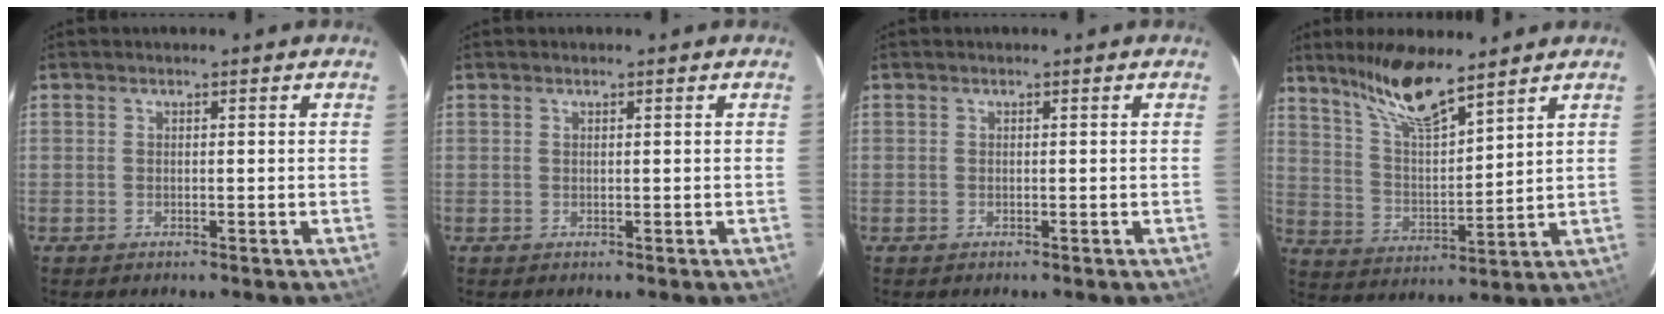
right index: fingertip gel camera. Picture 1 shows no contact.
{"total": 0.0}
{"total": 0.0}
{"total": 12.6, "force": [9.9, 2.1, 7.6], "torque": [-0.137, 0.001, 0.193]}